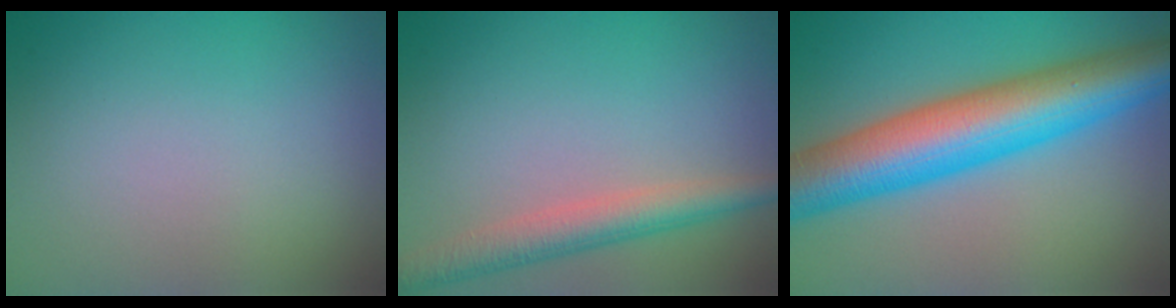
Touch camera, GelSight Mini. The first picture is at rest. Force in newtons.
{"total": 3.7, "press": 3.7, "slide": 0.2}
{"total": 10.8, "press": 10.8, "slide": 0.2}